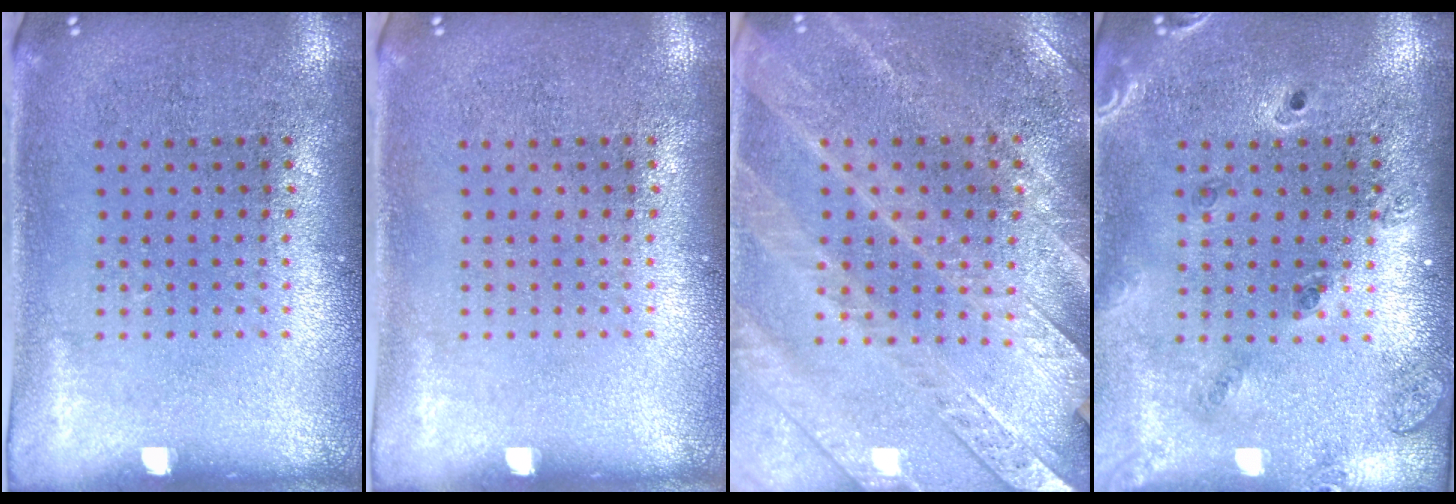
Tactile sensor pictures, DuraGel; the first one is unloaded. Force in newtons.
{"total": 0.0}
{"total": 2.8, "press": 2.6, "slide": 0.9}
{"total": 1.4, "press": 1.4, "slide": 0.3}